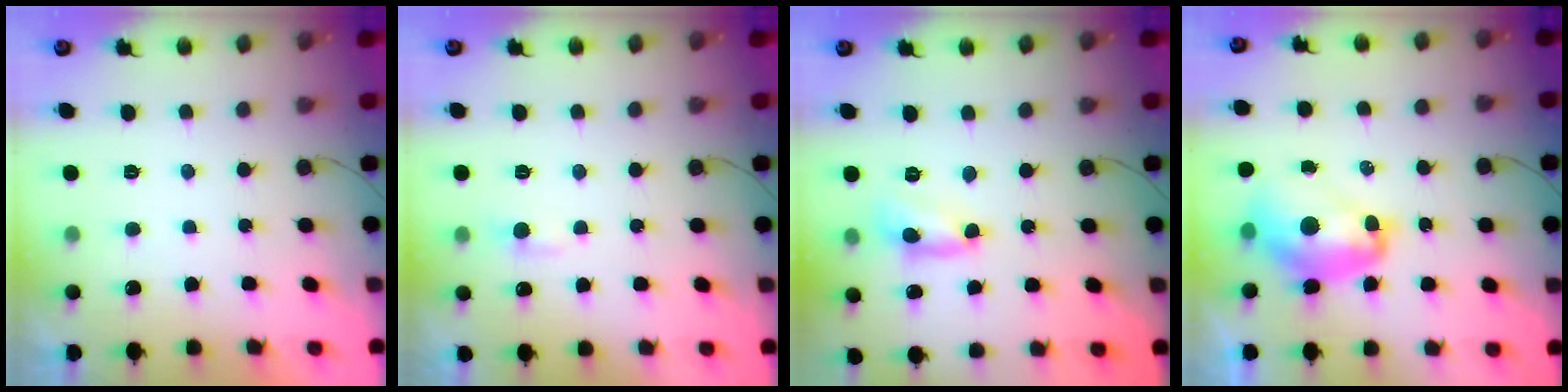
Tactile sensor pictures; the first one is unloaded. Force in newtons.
{"total": 4.8, "press": 4.7, "slide": 0.5}
{"total": 5.2, "press": 5.2, "slide": 0.3}
{"total": 12.3, "press": 12.2, "slide": 1.1}